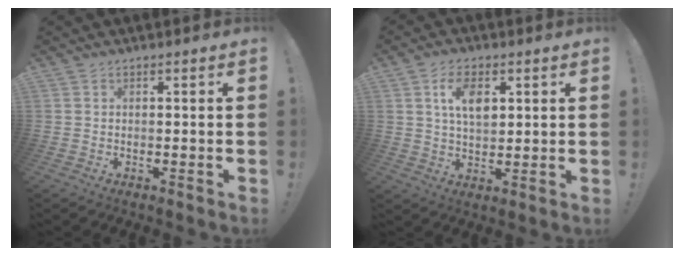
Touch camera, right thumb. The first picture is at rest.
{"total": 8.9, "force": [3.0, 5.3, 6.4], "torque": [-0.097, 0.002, 0.052]}